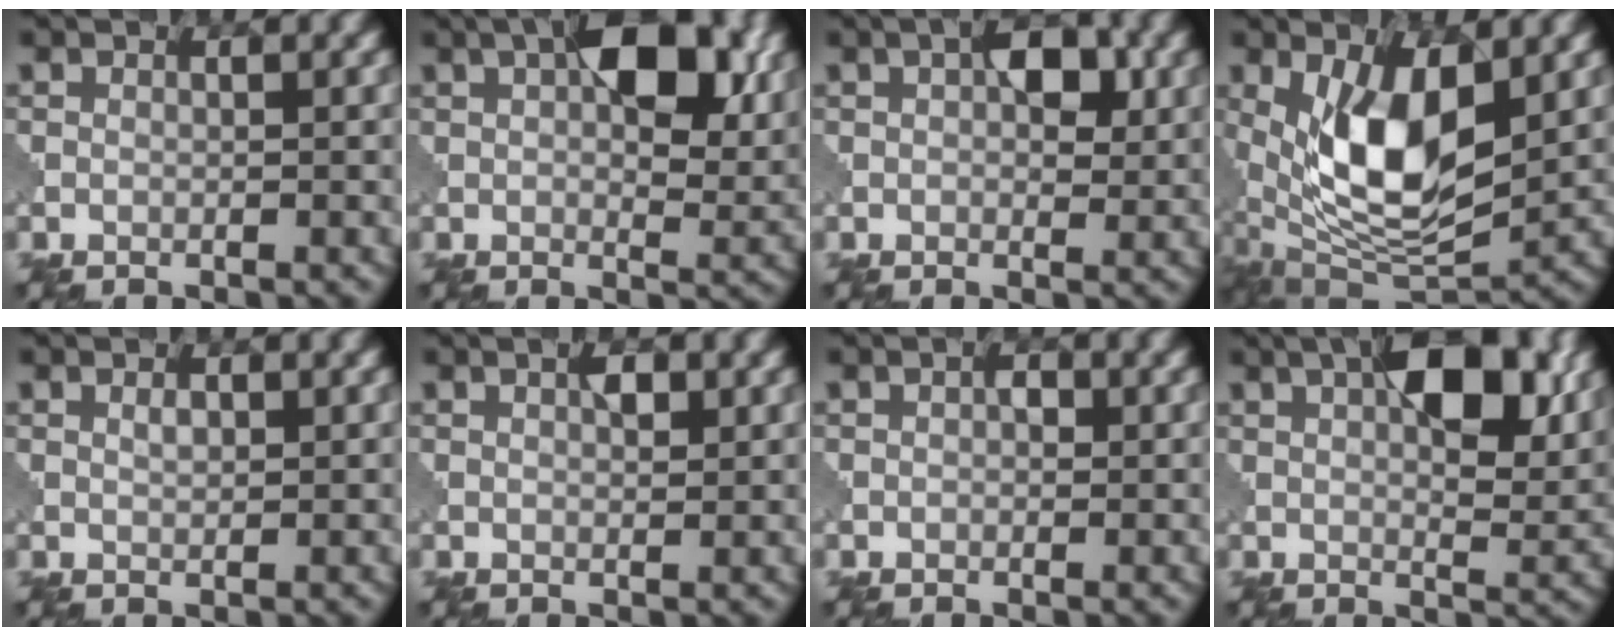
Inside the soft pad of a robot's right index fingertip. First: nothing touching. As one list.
[{"total": 9.2, "force": [3.3, 4.5, 7.4], "torque": [-0.100, 0.005, 0.047]}, {"total": 4.1, "force": [1.4, 2.2, 3.2], "torque": [-0.045, 0.002, 0.022]}, {"total": 10.1, "force": [1.9, 4.7, 8.8], "torque": [-0.171, -0.016, 0.037]}, {"total": 0.9, "force": [0.6, 0.4, 0.6], "torque": [-0.010, -0.002, 0.015]}, {"total": 1.4, "force": [0.8, 0.4, 1.1], "torque": [-0.014, -0.003, 0.015]}, {"total": 1.1, "force": [0.2, 0.7, 0.8], "torque": [-0.009, -0.001, 0.006]}, {"total": 8.8, "force": [3.4, 3.6, 7.2], "torque": [-0.099, 0.005, 0.052]}]